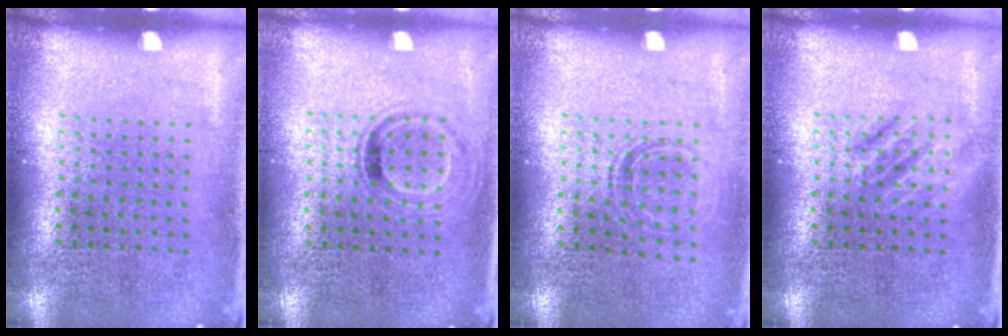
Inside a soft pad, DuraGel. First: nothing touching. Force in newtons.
{"total": 0.9, "press": 0.8, "slide": 0.3}
{"total": 1.0, "press": 0.9, "slide": 0.4}
{"total": 1.8, "press": 1.8, "slide": 0.3}